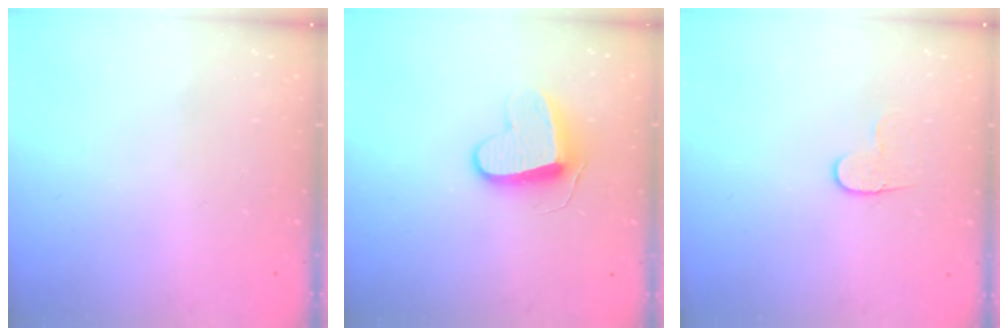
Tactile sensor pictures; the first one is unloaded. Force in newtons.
{"total": 9.3, "press": 9.3, "slide": 0.1}
{"total": 6.2, "press": 6.1, "slide": 0.6}